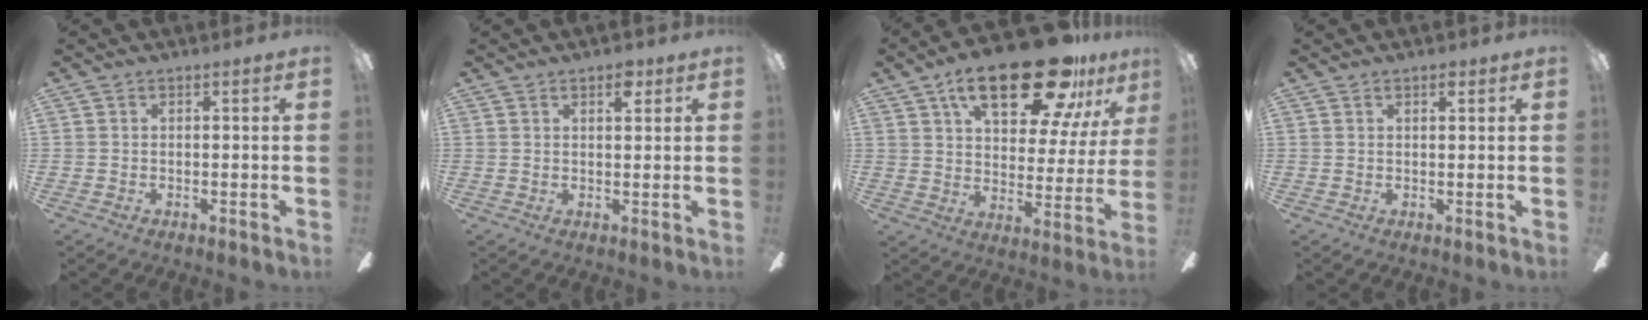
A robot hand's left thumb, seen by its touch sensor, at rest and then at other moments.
{"total": 3.4, "force": [2.4, 1.4, 1.9], "torque": [-0.010, -0.010, 0.036]}
{"total": 23.4, "force": [14.8, 9.2, 15.6], "torque": [-0.235, -0.075, 0.243]}
{"total": 1.6, "force": [1.3, 0.5, 0.8], "torque": [-0.001, -0.007, 0.019]}